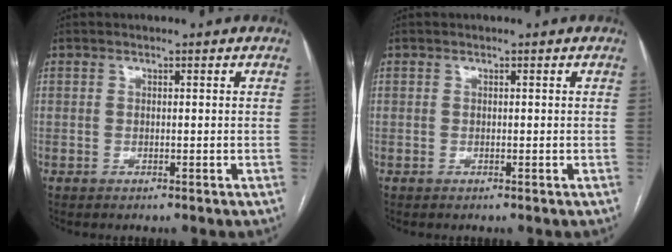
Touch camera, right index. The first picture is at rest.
{"total": 0.0}